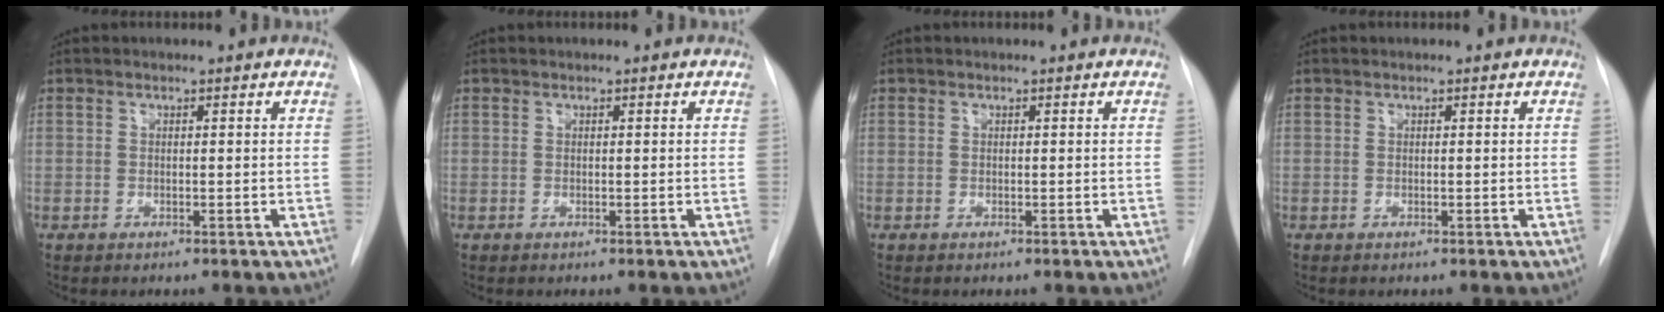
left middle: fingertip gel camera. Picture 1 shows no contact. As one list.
[{"total": 0.0}, {"total": 0.0}, {"total": 0.0}]